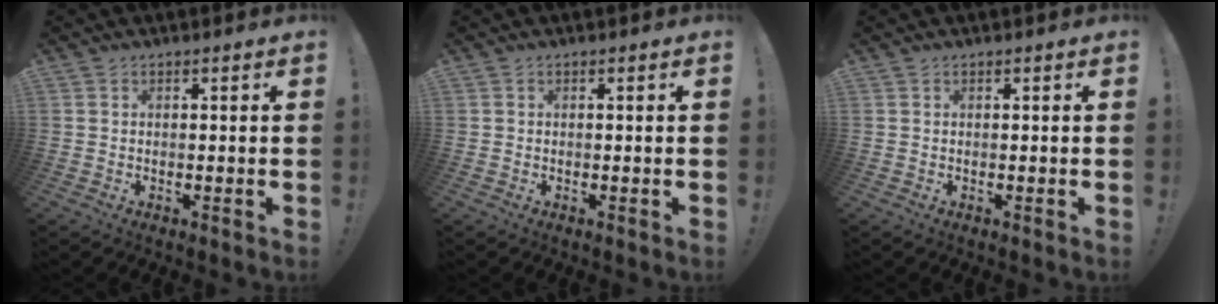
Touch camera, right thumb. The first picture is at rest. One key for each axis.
{"total": 0.0}
{"total": 0.0}